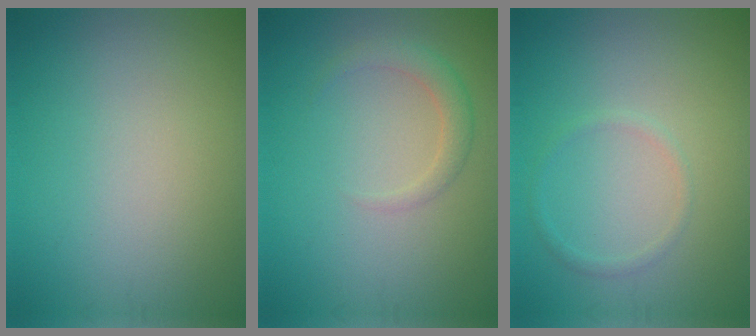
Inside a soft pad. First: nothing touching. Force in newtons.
{"total": 1.9, "press": 1.9, "slide": 0.2}
{"total": 1.0, "press": 1.0, "slide": 0.1}